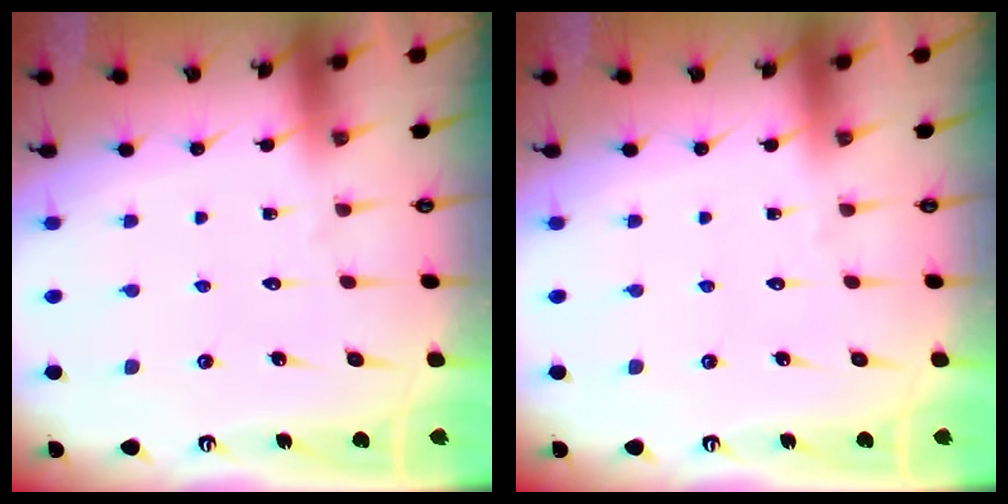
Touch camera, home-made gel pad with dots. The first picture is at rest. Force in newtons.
{"total": 0.0}